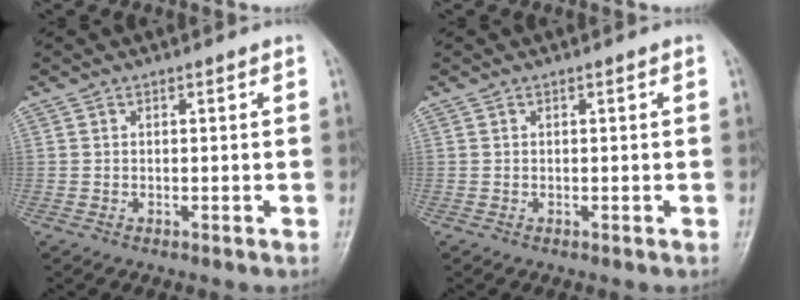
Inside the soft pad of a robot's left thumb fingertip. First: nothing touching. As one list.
[{"total": 0.0}]